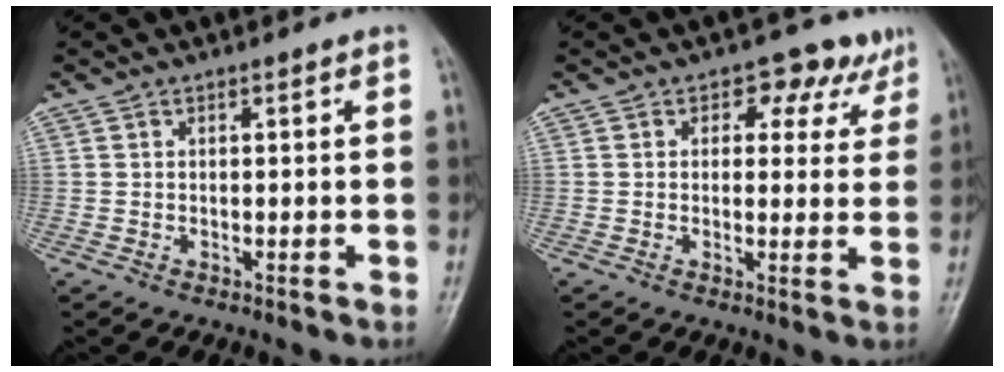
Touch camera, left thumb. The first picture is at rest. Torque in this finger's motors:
{"motor_torque": [-0.01, 0.20, -0.05, 0.12, 0.01]}